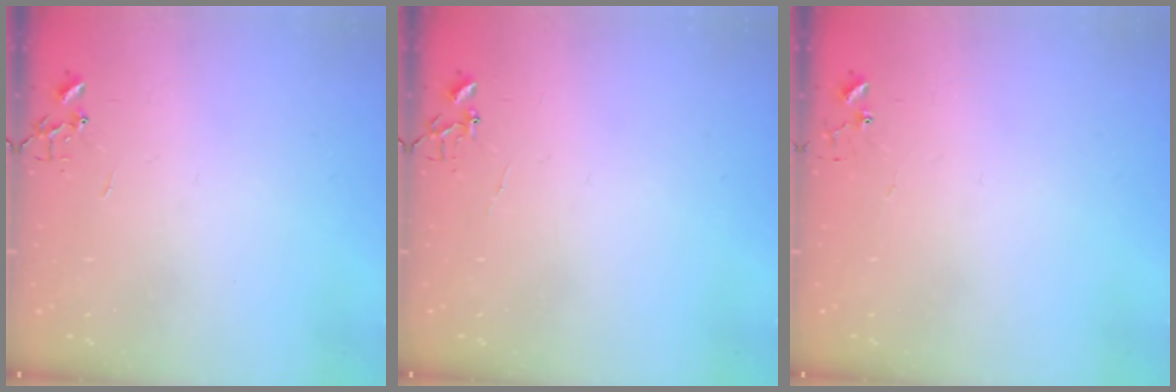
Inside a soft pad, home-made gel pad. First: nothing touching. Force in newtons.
{"total": 4.3, "press": 4.3, "slide": 0.3}
{"total": 5.2, "press": 5.2, "slide": 0.4}